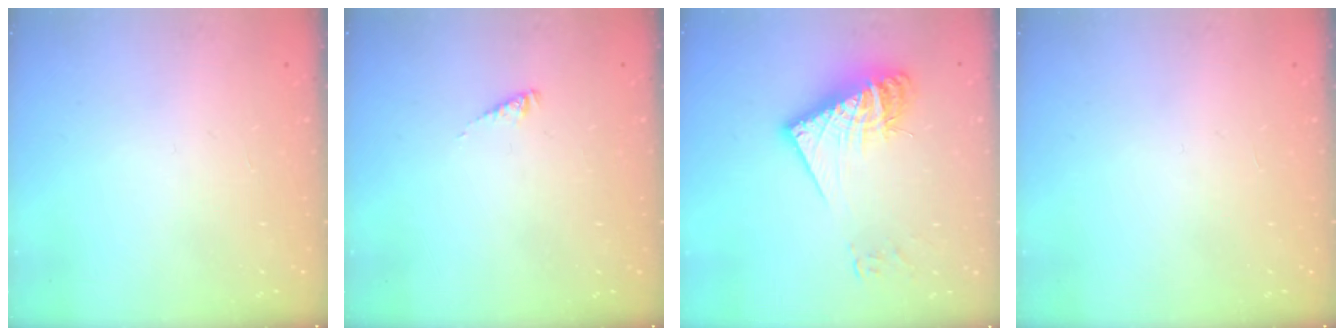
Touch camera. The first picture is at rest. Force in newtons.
{"total": 1.4, "press": 1.4, "slide": 0.2}
{"total": 16.1, "press": 16.0, "slide": 1.7}
{"total": 0.0}